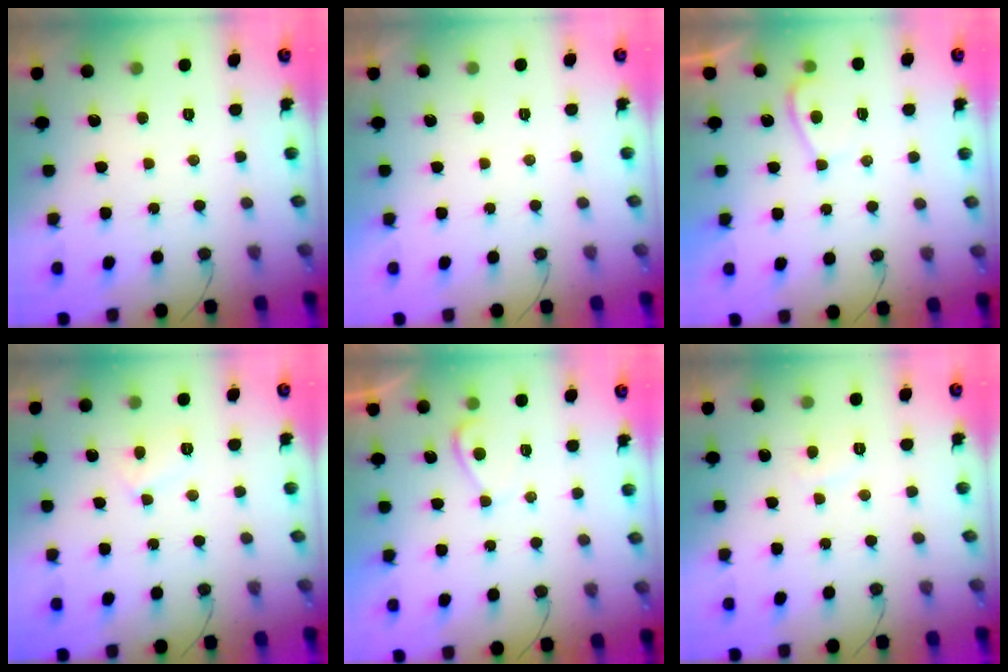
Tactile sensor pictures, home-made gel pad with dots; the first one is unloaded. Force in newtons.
{"total": 2.2, "press": 2.1, "slide": 0.4}
{"total": 3.2, "press": 3.1, "slide": 0.8}
{"total": 3.7, "press": 3.7, "slide": 0.4}
{"total": 2.1, "press": 2.0, "slide": 0.5}
{"total": 1.6, "press": 1.6, "slide": 0.5}